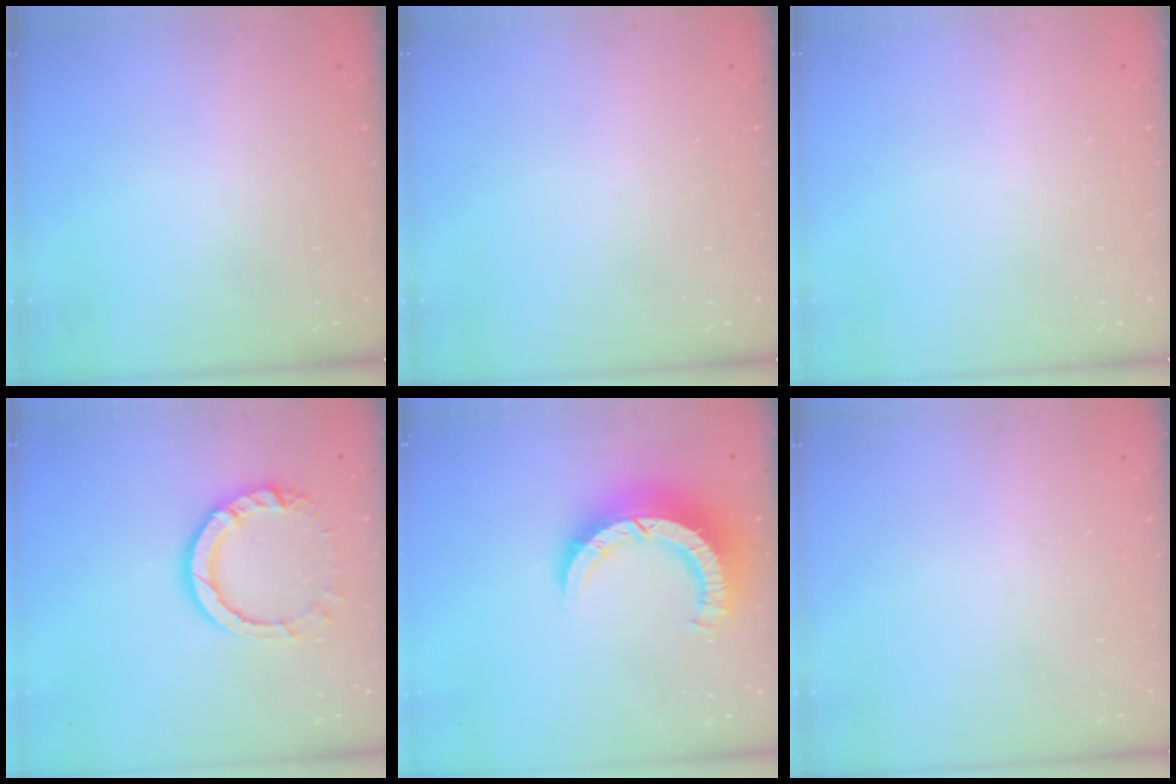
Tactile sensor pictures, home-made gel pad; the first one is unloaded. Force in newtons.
{"total": 0.0}
{"total": 0.0}
{"total": 11.3, "press": 11.2, "slide": 1.3}
{"total": 10.9, "press": 10.8, "slide": 1.2}
{"total": 2.4, "press": 2.4, "slide": 0.2}